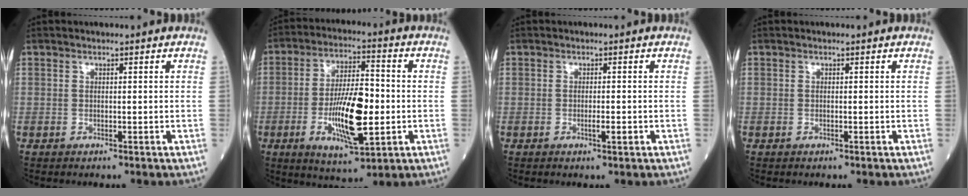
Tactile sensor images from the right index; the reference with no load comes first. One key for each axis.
{"total": 13.3, "fx": -2.5, "fy": 3.4, "fz": 12.6, "tx": -0.230, "ty": -0.005, "tz": -0.041}
{"total": 1.5, "fx": -0.5, "fy": 0.2, "fz": 1.4, "tx": -0.024, "ty": -0.002, "tz": -0.008}
{"total": 0.0}